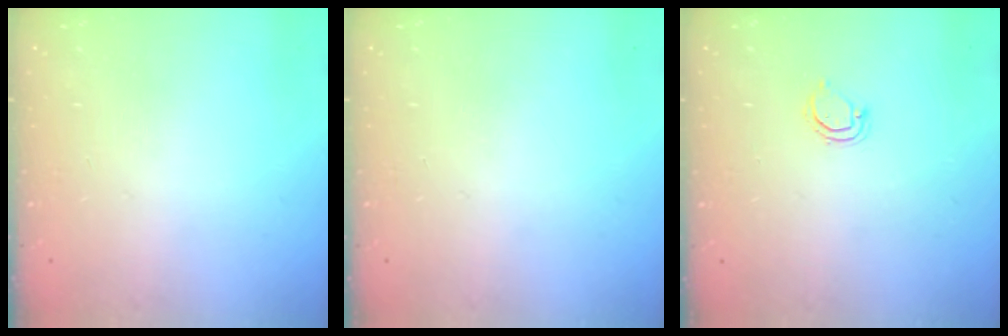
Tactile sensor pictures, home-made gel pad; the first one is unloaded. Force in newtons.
{"total": 0.0}
{"total": 3.9, "press": 3.9, "slide": 0.3}